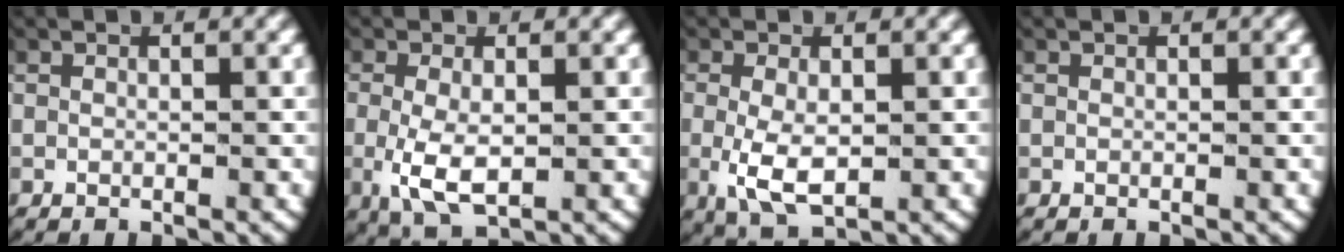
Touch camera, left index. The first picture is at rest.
{"total": 5.0, "force": [-1.1, 2.7, 4.0], "torque": [-0.093, -0.018, -0.009]}
{"total": 5.0, "force": [-1.2, 2.9, 4.0], "torque": [-0.093, -0.020, -0.008]}
{"total": 0.0}